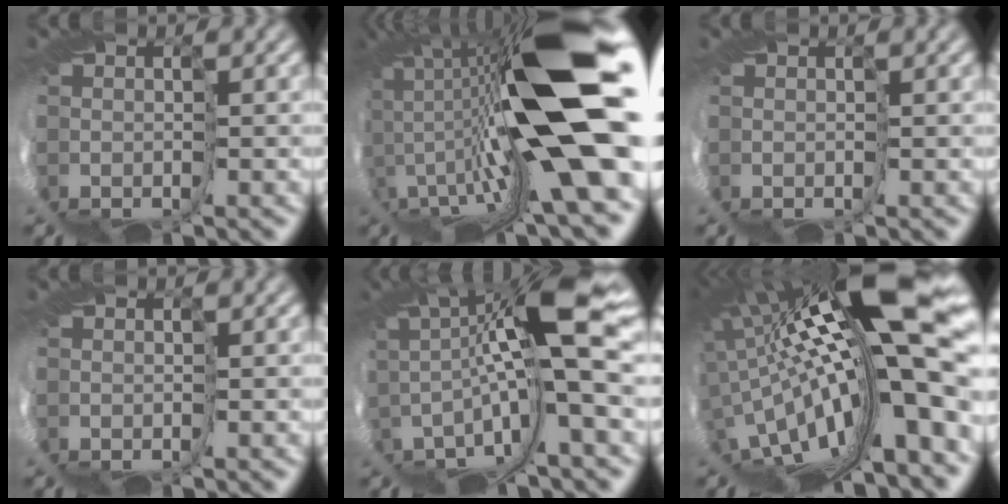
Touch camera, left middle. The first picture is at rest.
{"total": 14.6, "force": [4.8, 0.5, 13.8], "torque": [-0.250, 0.006, 0.072]}
{"total": 0.8, "force": [0.5, -0.4, 0.5], "torque": [-0.009, 0.000, 0.012]}
{"total": 0.0}
{"total": 8.7, "force": [2.4, -1.5, 8.2], "torque": [-0.147, 0.025, 0.026]}
{"total": 15.8, "force": [5.4, 2.7, 14.6], "torque": [-0.223, -0.013, 0.085]}